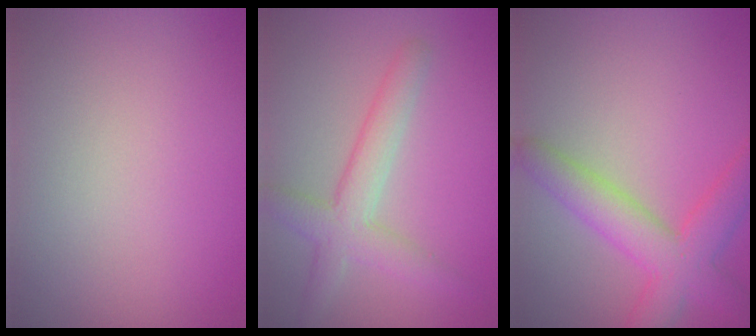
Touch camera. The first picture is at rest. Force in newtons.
{"total": 3.9, "press": 3.9, "slide": 0.1}
{"total": 5.6, "press": 5.6, "slide": 0.2}